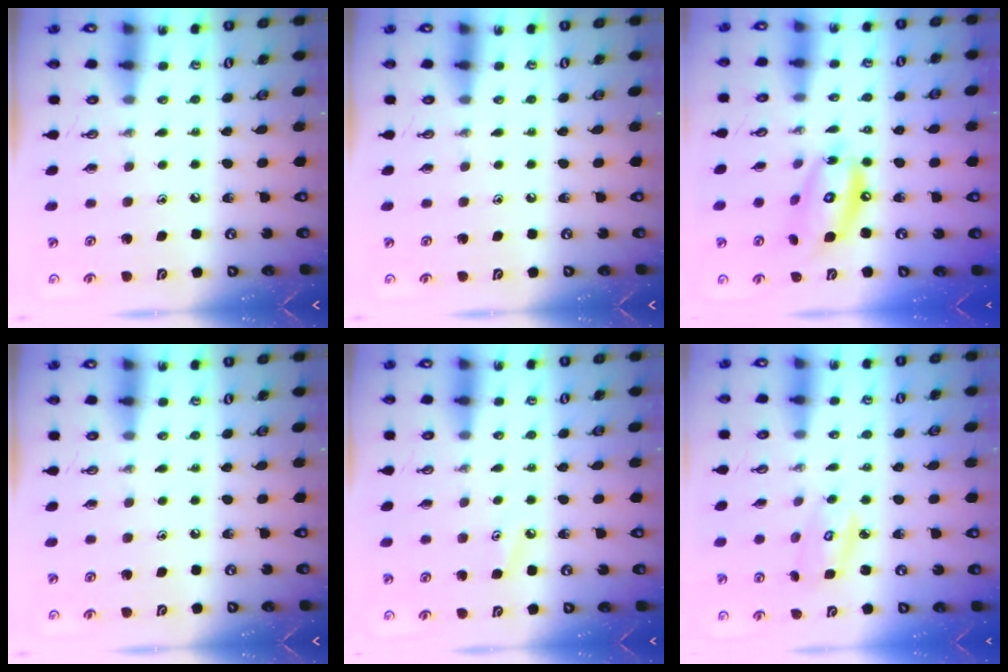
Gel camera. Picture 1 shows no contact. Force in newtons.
{"total": 0.0}
{"total": 13.5, "press": 13.4, "slide": 1.3}
{"total": 0.0}
{"total": 3.8, "press": 3.8, "slide": 0.6}
{"total": 4.2, "press": 4.2, "slide": 0.2}